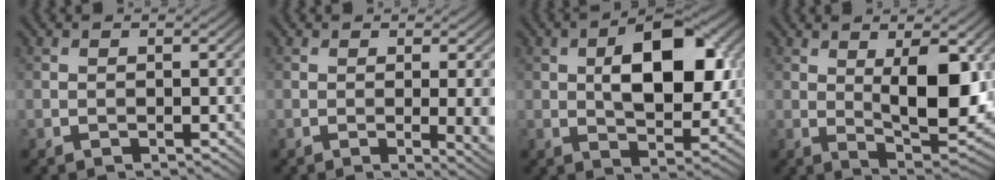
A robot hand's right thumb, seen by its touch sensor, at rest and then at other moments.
{"total": 4.3, "force": [-0.3, 0.9, 4.2], "torque": [-0.062, -0.004, -0.003]}
{"total": 10.9, "force": [1.8, 5.5, 9.2], "torque": [-0.145, 0.005, 0.028]}
{"total": 10.3, "force": [1.8, 3.7, 9.5], "torque": [-0.152, -0.007, 0.033]}